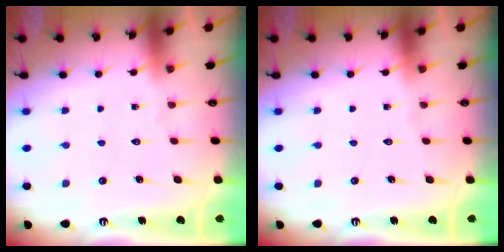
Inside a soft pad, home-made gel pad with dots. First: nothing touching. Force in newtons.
{"total": 0.0}